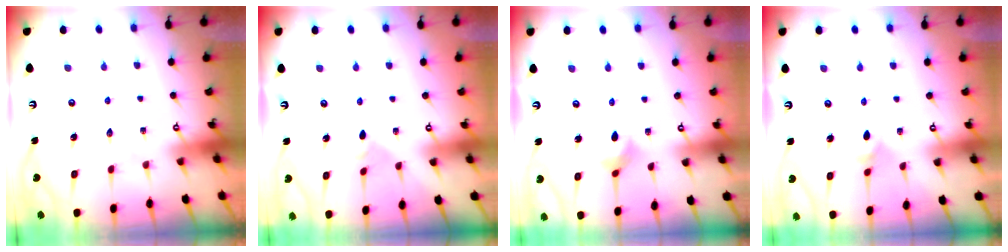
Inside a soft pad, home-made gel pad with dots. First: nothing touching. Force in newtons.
{"total": 2.7, "press": 2.6, "slide": 0.9}
{"total": 4.7, "press": 4.6, "slide": 0.9}
{"total": 3.3, "press": 3.2, "slide": 0.9}